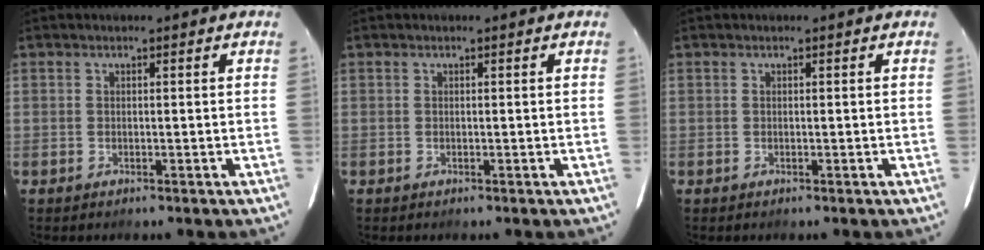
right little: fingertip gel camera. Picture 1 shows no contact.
{"total": 0.0}
{"total": 0.0}